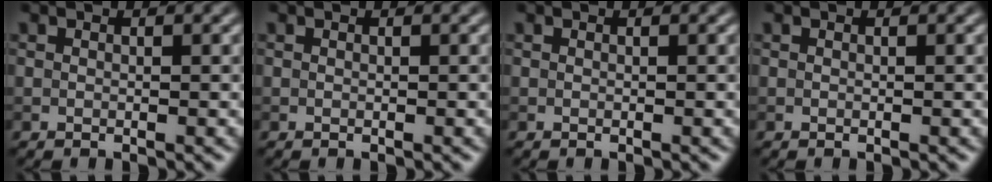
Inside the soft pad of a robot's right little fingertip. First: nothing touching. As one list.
[{"total": 0.0}, {"total": 0.0}, {"total": 0.0}]